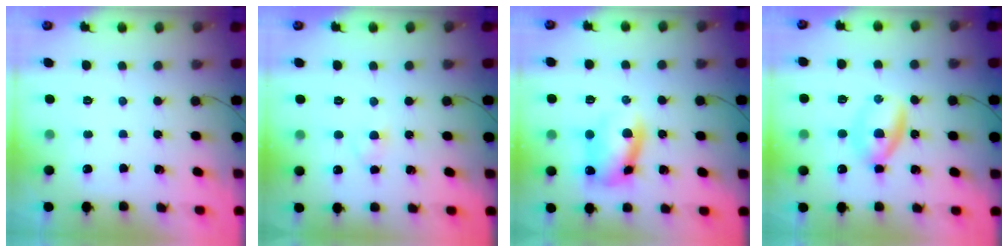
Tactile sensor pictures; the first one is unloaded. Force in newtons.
{"total": 2.4, "press": 2.3, "slide": 0.9}
{"total": 9.1, "press": 9.0, "slide": 1.1}
{"total": 4.3, "press": 4.2, "slide": 0.8}